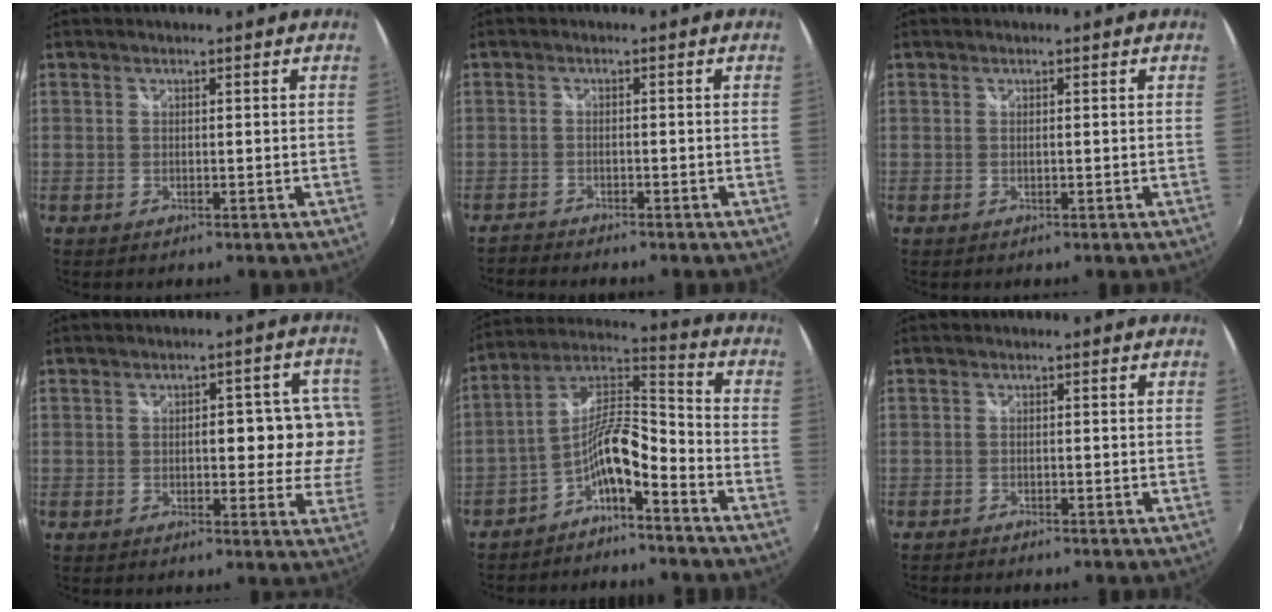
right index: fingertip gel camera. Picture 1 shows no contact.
{"total": 2.3, "force": [-2.3, 0.1, 0.0], "torque": [-0.013, -0.010, -0.050]}
{"total": 0.0}
{"total": 9.3, "force": [0.2, 5.3, 7.6], "torque": [-0.073, 0.018, 0.010]}
{"total": 9.2, "force": [-5.7, 2.1, 6.9], "torque": [-0.149, 0.023, -0.108]}
{"total": 2.0, "force": [-1.9, 0.2, 0.3], "torque": [-0.019, -0.010, -0.036]}